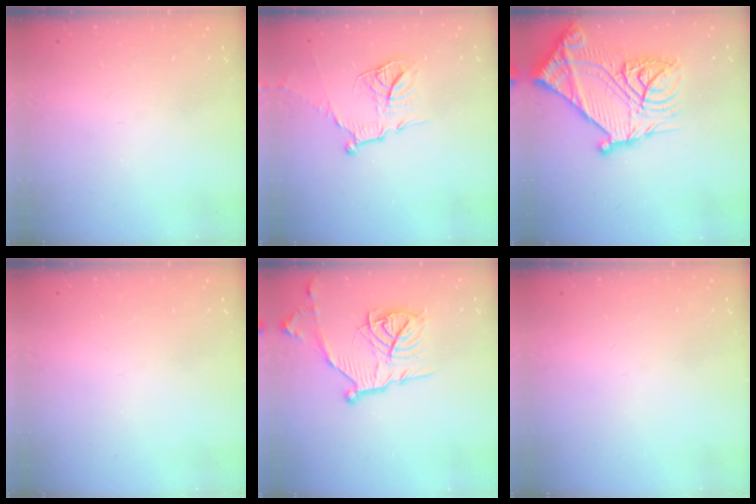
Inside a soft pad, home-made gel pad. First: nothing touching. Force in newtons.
{"total": 14.1, "press": 14.1, "slide": 1.4}
{"total": 28.1, "press": 27.9, "slide": 3.3}
{"total": 0.0}
{"total": 15.2, "press": 15.2, "slide": 1.1}
{"total": 0.0}